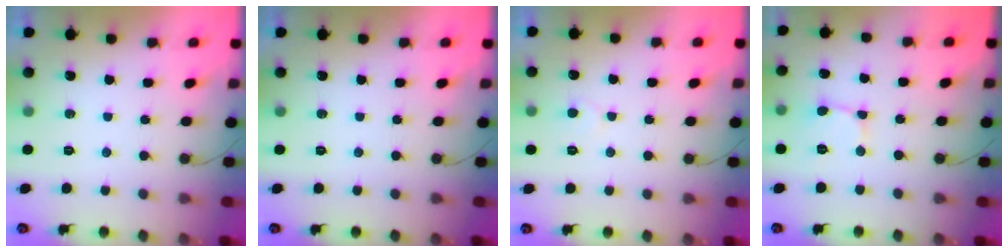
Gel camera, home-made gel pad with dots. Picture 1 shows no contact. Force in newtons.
{"total": 0.0}
{"total": 3.7, "press": 3.7, "slide": 0.3}
{"total": 2.2, "press": 2.2, "slide": 0.1}